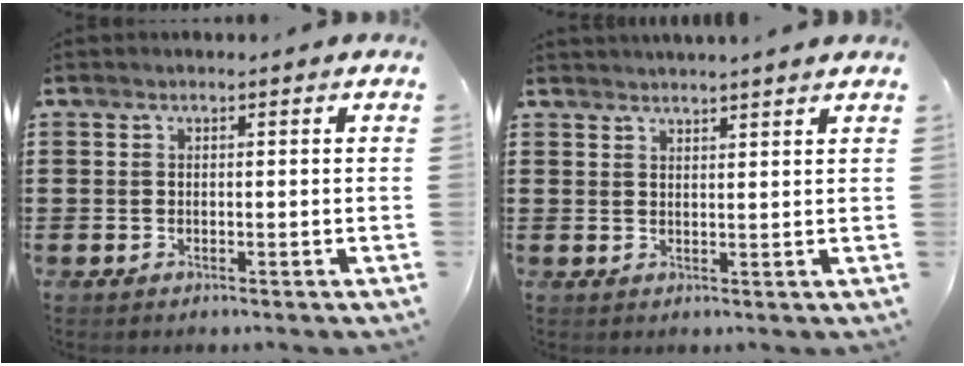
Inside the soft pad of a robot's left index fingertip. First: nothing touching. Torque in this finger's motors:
{"motor_torque": [1.06, -1.08, 0.17, -0.01]}